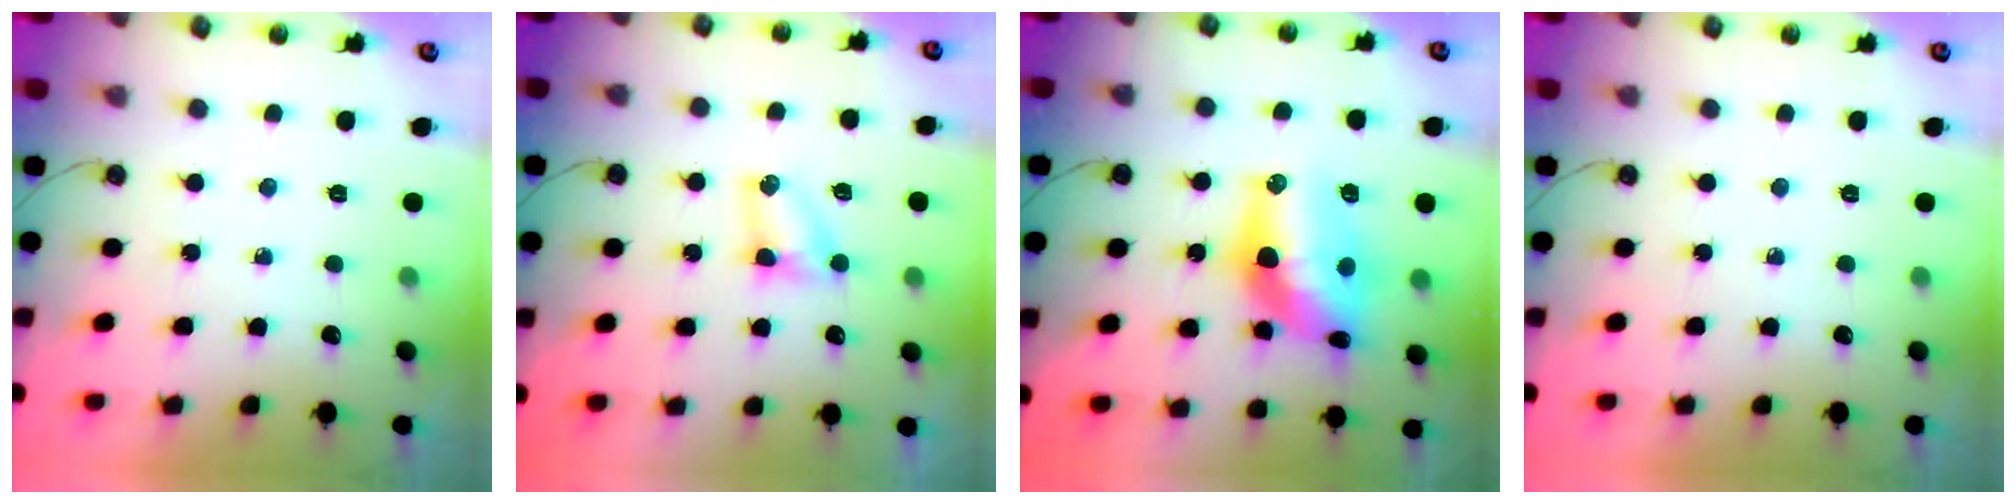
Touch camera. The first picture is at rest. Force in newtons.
{"total": 4.2, "press": 4.1, "slide": 0.5}
{"total": 16.9, "press": 16.4, "slide": 4.1}
{"total": 0.0}